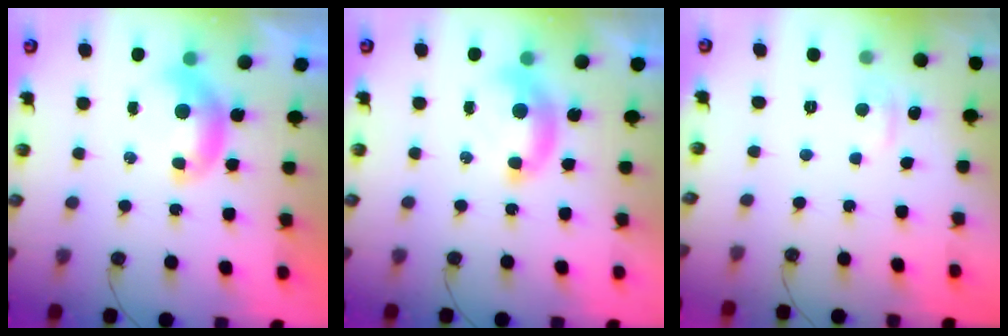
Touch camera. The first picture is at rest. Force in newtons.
{"total": 1.7, "press": 1.7, "slide": 0.5}
{"total": 1.0, "press": 0.7, "slide": 0.7}